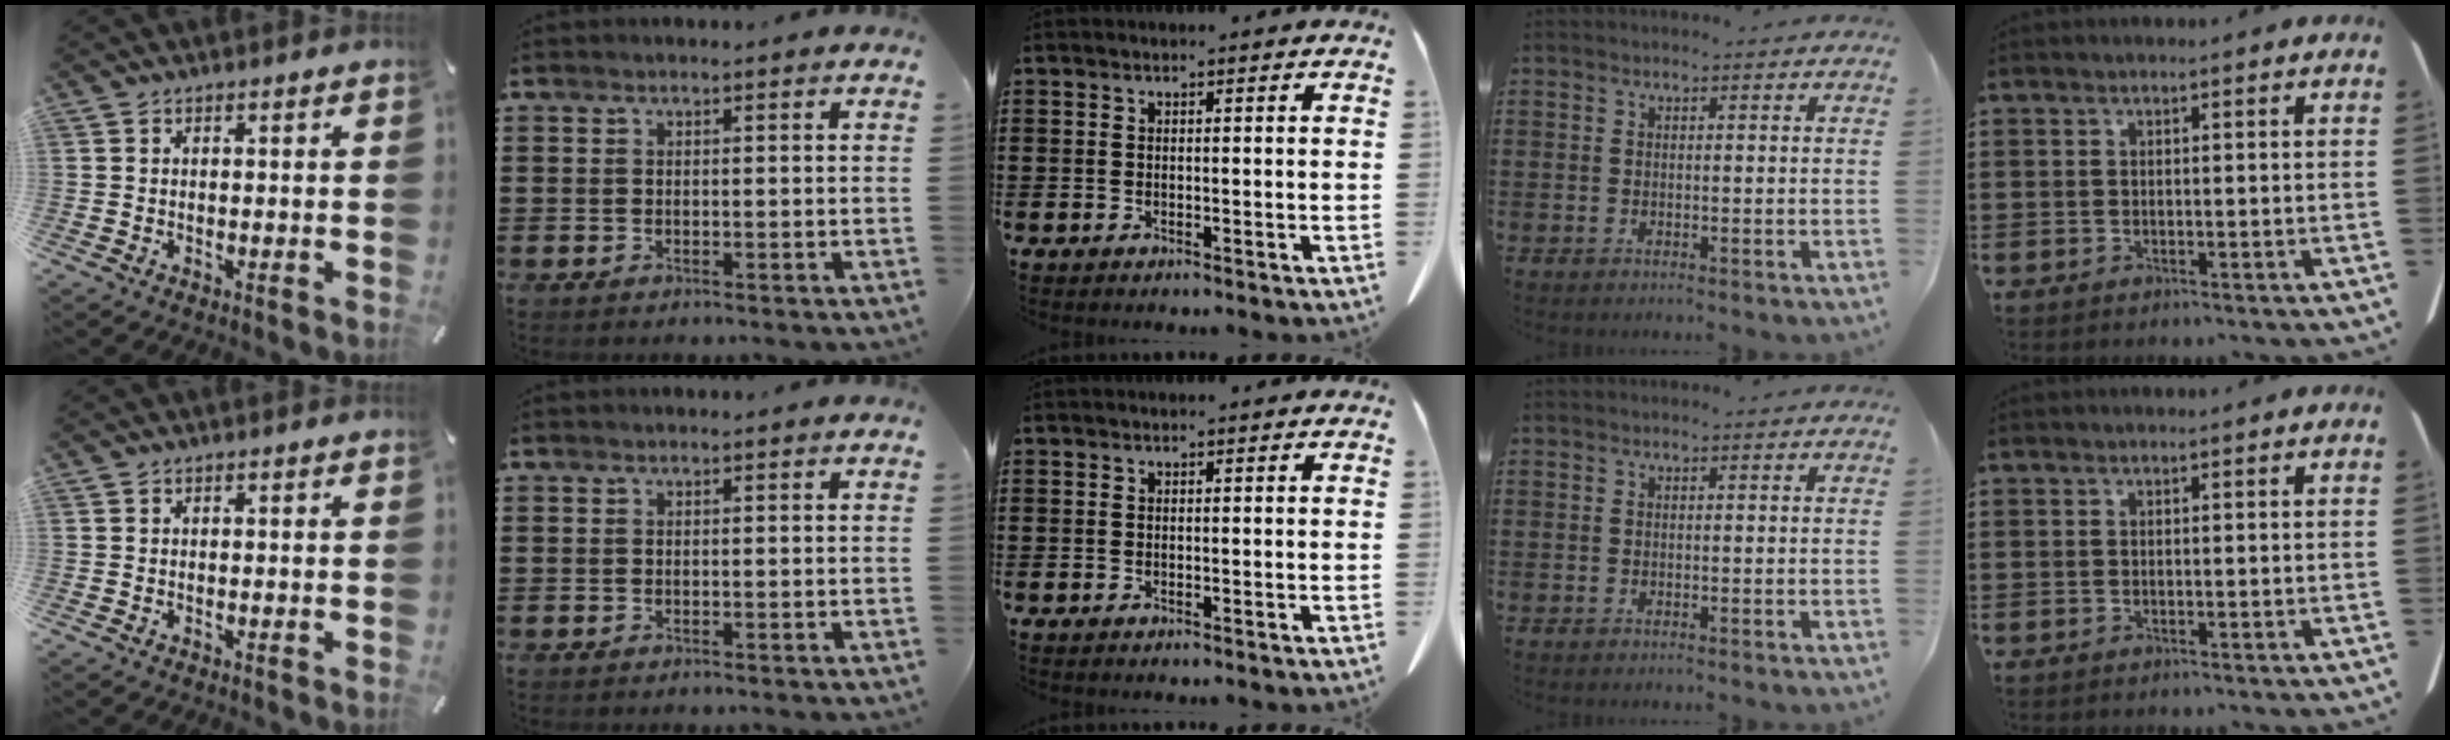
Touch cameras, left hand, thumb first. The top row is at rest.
{}